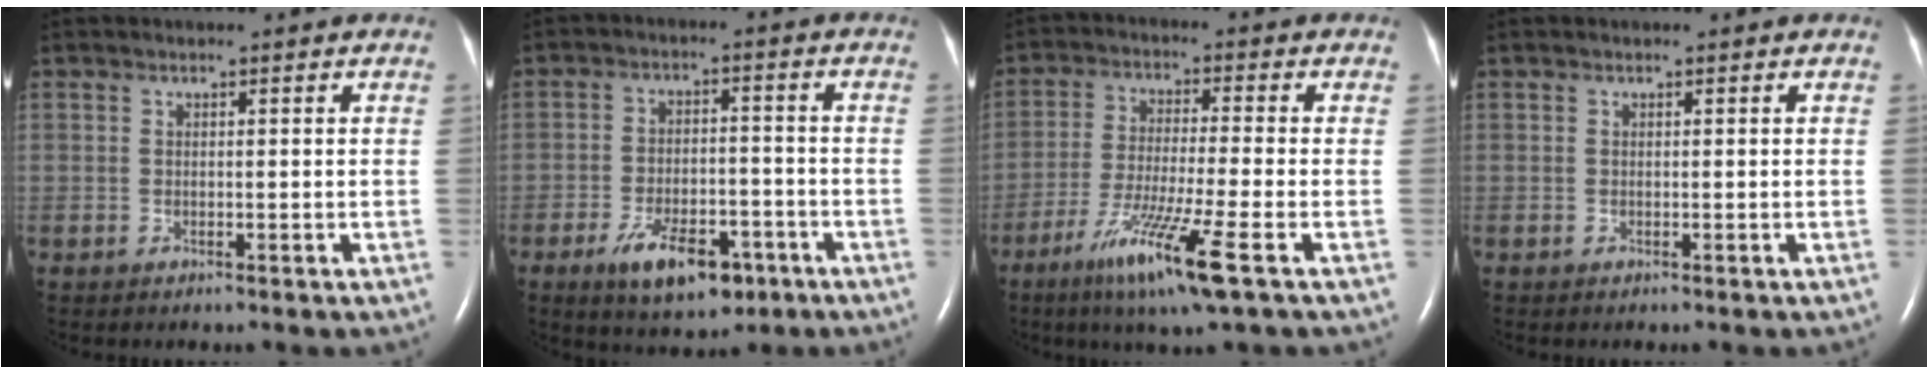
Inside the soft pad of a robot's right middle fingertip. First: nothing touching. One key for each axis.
{"total": 9.6, "fx": -5.4, "fy": 4.3, "fz": 6.6, "tx": -0.117, "ty": -0.005, "tz": -0.081}
{"total": 11.2, "fx": -5.9, "fy": -0.6, "fz": 9.5, "tx": -0.188, "ty": -0.033, "tz": -0.107}
{"total": 0.0}